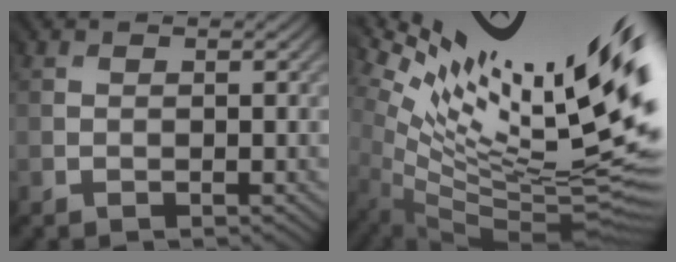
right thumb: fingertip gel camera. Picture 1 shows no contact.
{"total": 16.6, "force": [4.3, 5.3, 15.1], "torque": [-0.214, -0.008, 0.106]}